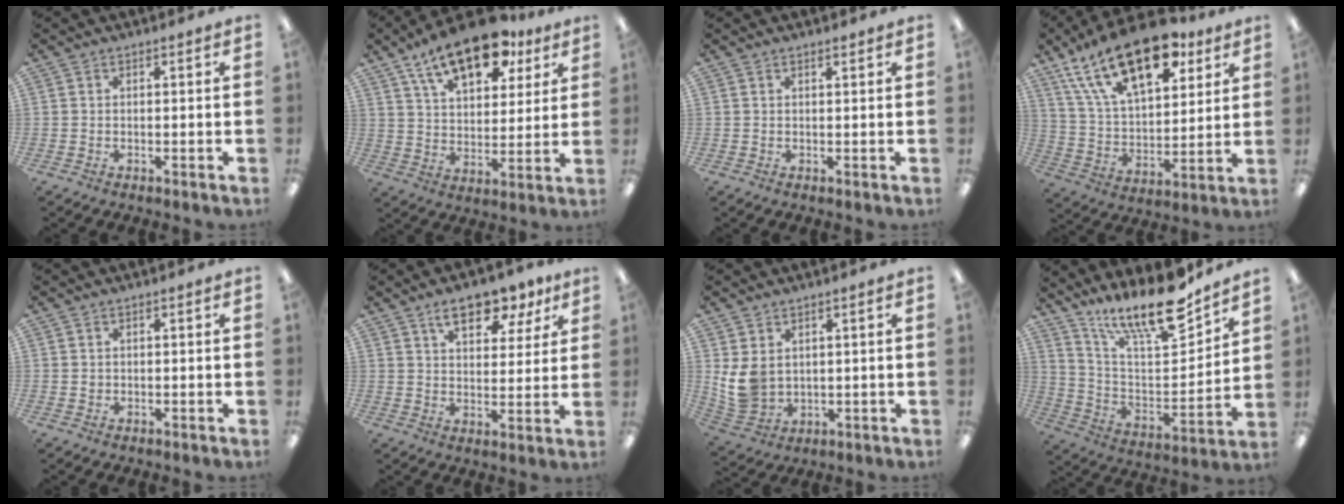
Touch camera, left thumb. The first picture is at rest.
{"total": 18.0, "force": [12.0, 8.6, 10.3], "torque": [-0.164, -0.056, 0.207]}
{"total": 0.7, "force": [0.6, 0.0, 0.3], "torque": [-0.005, 0.000, 0.011]}
{"total": 23.3, "force": [14.5, 11.2, 14.4], "torque": [-0.239, -0.069, 0.254]}
{"total": 0.6, "force": [0.2, 0.5, 0.2], "torque": [-0.004, 0.004, 0.002]}
{"total": 10.1, "force": [7.0, 4.6, 5.6], "torque": [-0.070, -0.033, 0.120]}
{"total": 7.5, "force": [2.3, 5.7, 4.3], "torque": [-0.112, -0.006, 0.047]}
{"total": 18.7, "force": [15.0, 4.5, 10.3], "torque": [-0.183, -0.108, 0.255]}